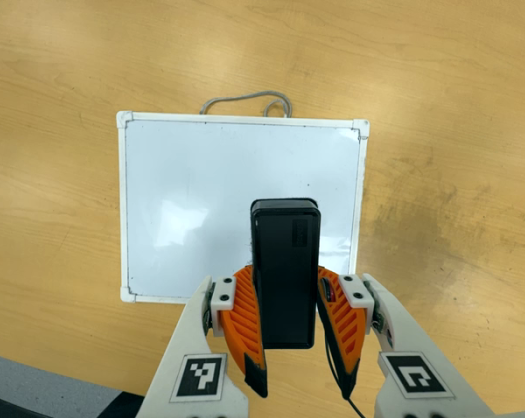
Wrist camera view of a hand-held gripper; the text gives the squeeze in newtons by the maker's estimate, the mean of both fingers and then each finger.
{"total": 8.6, "left": 7.3, "right": 9.8}